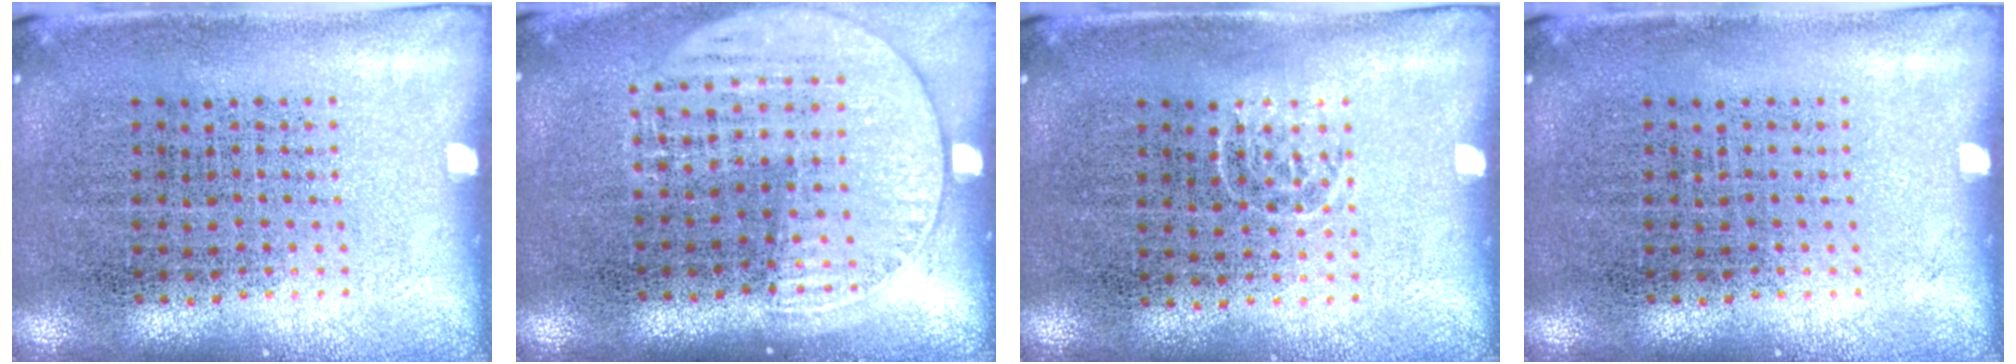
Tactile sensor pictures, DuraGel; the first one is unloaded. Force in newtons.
{"total": 1.5, "press": 1.4, "slide": 0.6}
{"total": 0.7, "press": 0.5, "slide": 0.5}
{"total": 0.0}